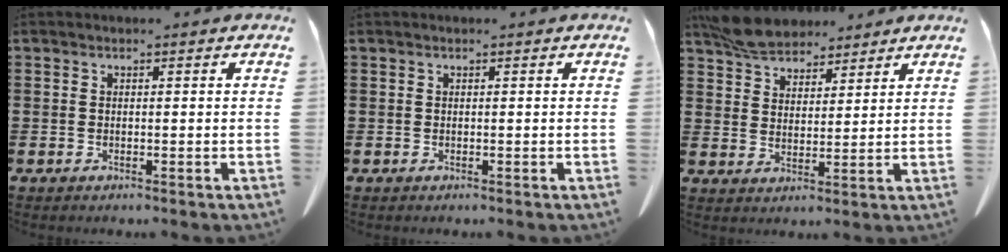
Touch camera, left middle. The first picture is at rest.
{"total": 0.0}
{"total": 6.8, "force": [6.1, 2.3, 1.8], "torque": [-0.055, -0.009, 0.120]}